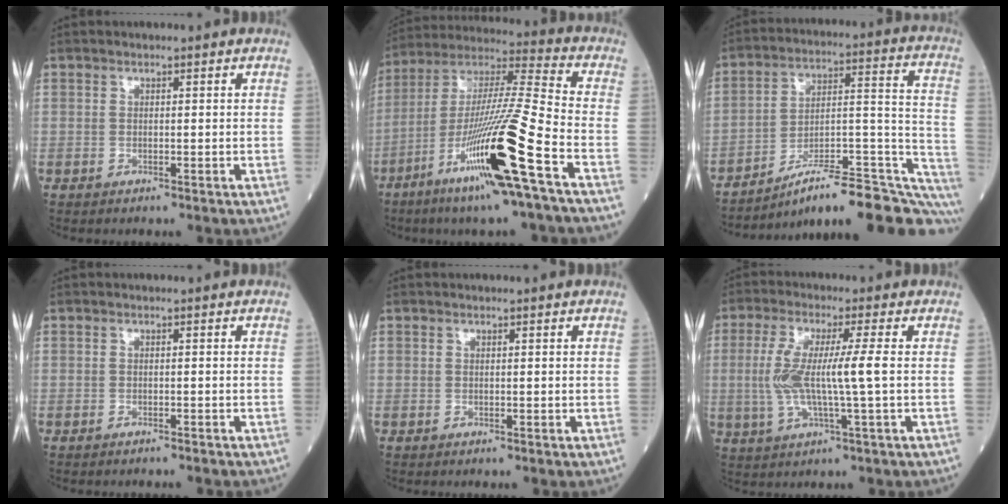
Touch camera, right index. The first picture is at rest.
{"total": 20.0, "force": [-8.8, -0.9, 17.9], "torque": [-0.357, -0.036, -0.168]}
{"total": 24.3, "force": [-20.2, 3.1, 13.0], "torque": [-0.100, 0.035, -0.293]}
{"total": 2.0, "force": [-1.9, 0.0, 0.5], "torque": [-0.011, -0.002, -0.025]}
{"total": 0.0}
{"total": 8.2, "force": [-0.1, -0.1, 8.2], "torque": [-0.177, 0.001, -0.004]}